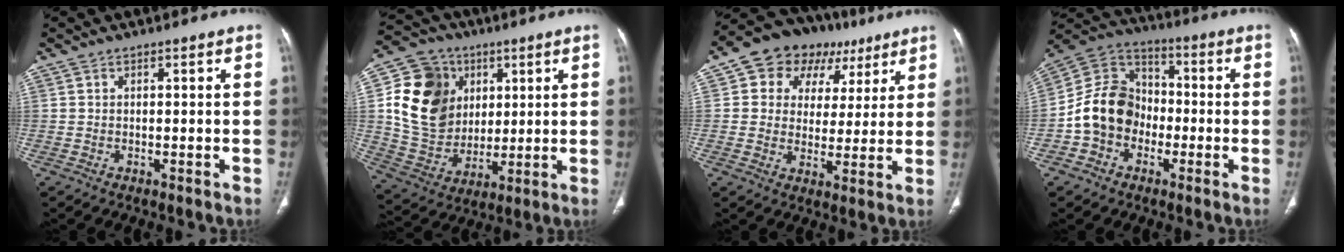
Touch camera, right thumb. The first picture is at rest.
{"total": 19.2, "force": [4.8, 15.4, 10.3], "torque": [-0.170, -0.001, 0.100]}
{"total": 16.3, "force": [7.0, 12.3, 8.1], "torque": [-0.068, 0.017, 0.106]}
{"total": 13.0, "force": [-3.2, 10.7, 6.6], "torque": [-0.097, 0.046, -0.067]}